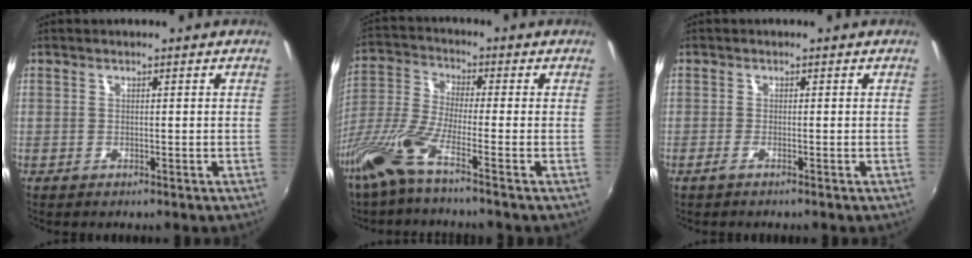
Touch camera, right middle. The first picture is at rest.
{"total": 9.3, "force": [-5.7, 0.4, 7.4], "torque": [-0.161, -0.014, -0.119]}
{"total": 1.1, "force": [-0.8, -0.2, 0.8], "torque": [-0.019, -0.003, -0.017]}